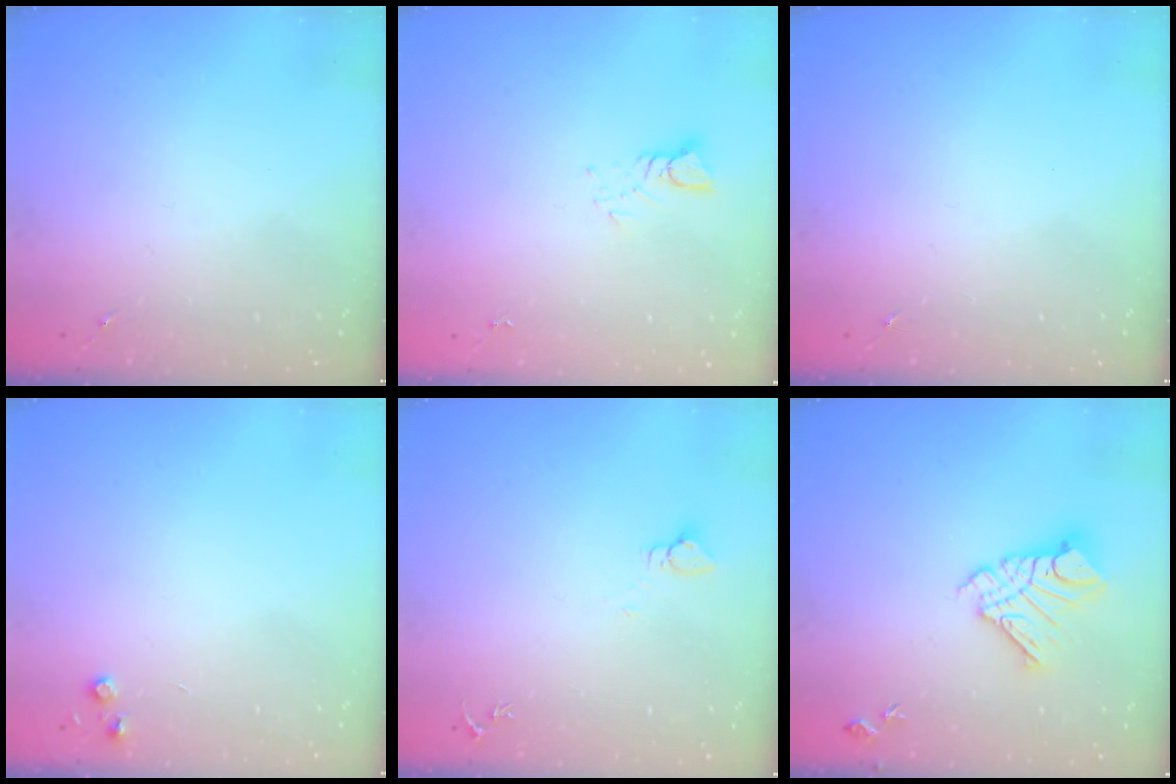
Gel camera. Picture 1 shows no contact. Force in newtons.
{"total": 3.9, "press": 3.8, "slide": 0.3}
{"total": 0.0}
{"total": 3.8, "press": 3.7, "slide": 0.5}
{"total": 2.7, "press": 2.7, "slide": 0.1}
{"total": 14.1, "press": 14.1, "slide": 1.4}